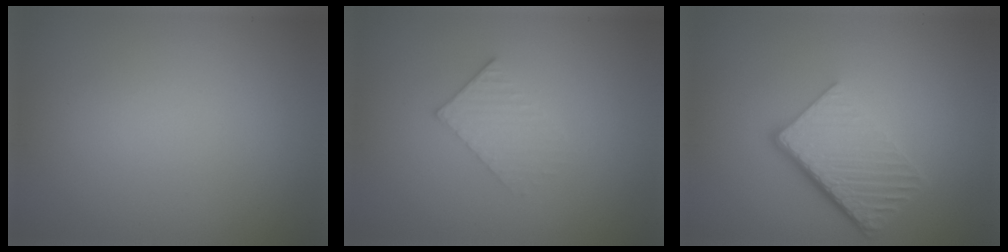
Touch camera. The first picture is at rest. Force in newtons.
{"total": 2.3, "press": 2.2, "slide": 0.3}
{"total": 5.8, "press": 4.0, "slide": 4.2}